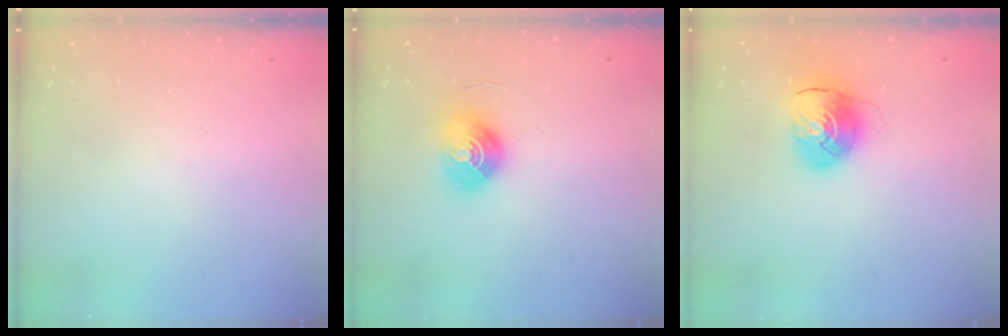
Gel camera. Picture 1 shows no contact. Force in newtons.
{"total": 10.3, "press": 10.3, "slide": 0.5}
{"total": 9.1, "press": 9.0, "slide": 0.8}